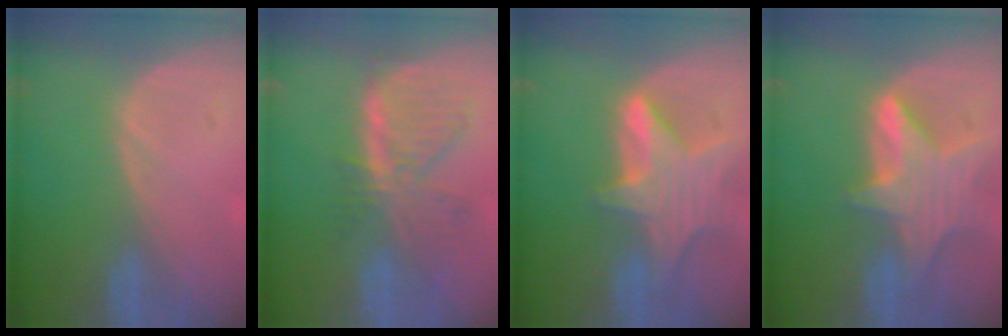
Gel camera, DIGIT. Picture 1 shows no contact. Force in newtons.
{"total": 7.7, "press": 6.8, "slide": 3.5}
{"total": 8.1, "press": 7.3, "slide": 3.6}
{"total": 8.1, "press": 7.3, "slide": 3.6}